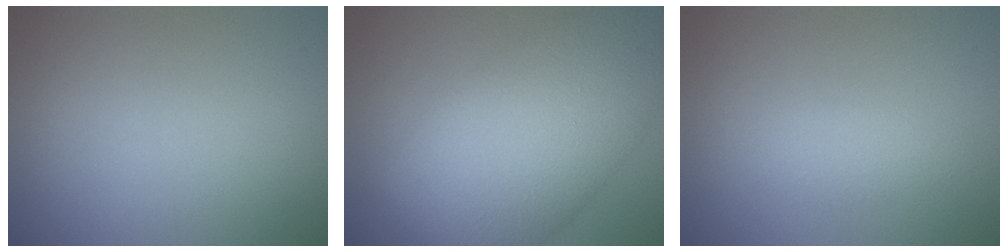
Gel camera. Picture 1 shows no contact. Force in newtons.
{"total": 12.2, "press": 12.2, "slide": 0.5}
{"total": 1.9, "press": 1.9, "slide": 0.1}